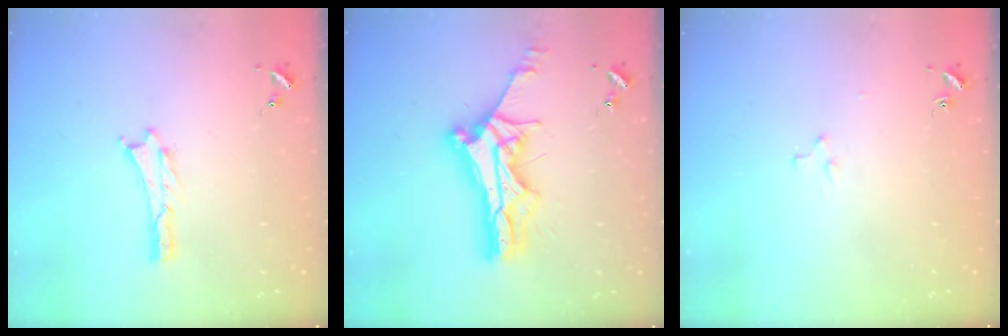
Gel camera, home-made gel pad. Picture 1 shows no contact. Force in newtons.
{"total": 10.9, "press": 10.8, "slide": 0.9}
{"total": 2.2, "press": 2.2, "slide": 0.2}